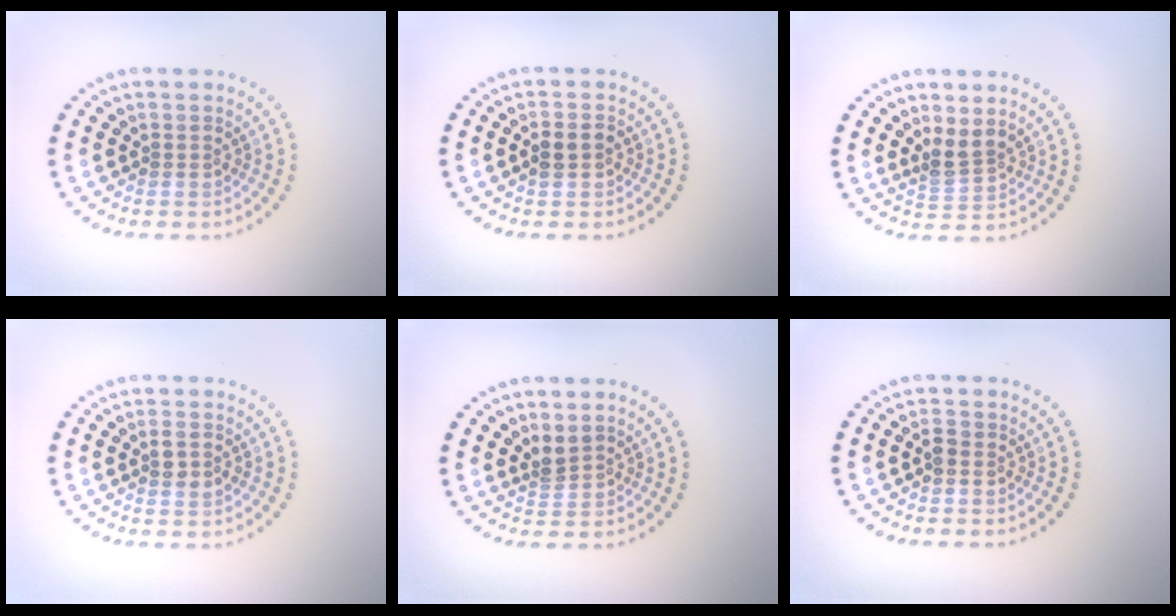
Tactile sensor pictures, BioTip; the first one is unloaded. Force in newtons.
{"total": 1.7, "press": 1.7, "slide": 0.2}
{"total": 2.4, "press": 1.8, "slide": 1.6}
{"total": 1.7, "press": 1.7, "slide": 0.4}
{"total": 1.6, "press": 1.2, "slide": 1.1}
{"total": 1.1, "press": 1.1, "slide": 0.1}